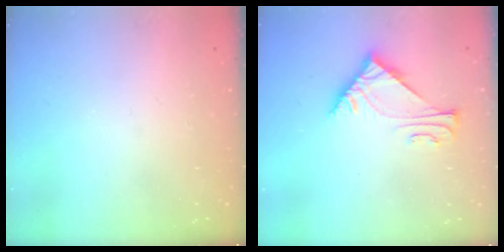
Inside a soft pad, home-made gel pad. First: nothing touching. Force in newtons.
{"total": 6.0, "press": 5.9, "slide": 1.2}